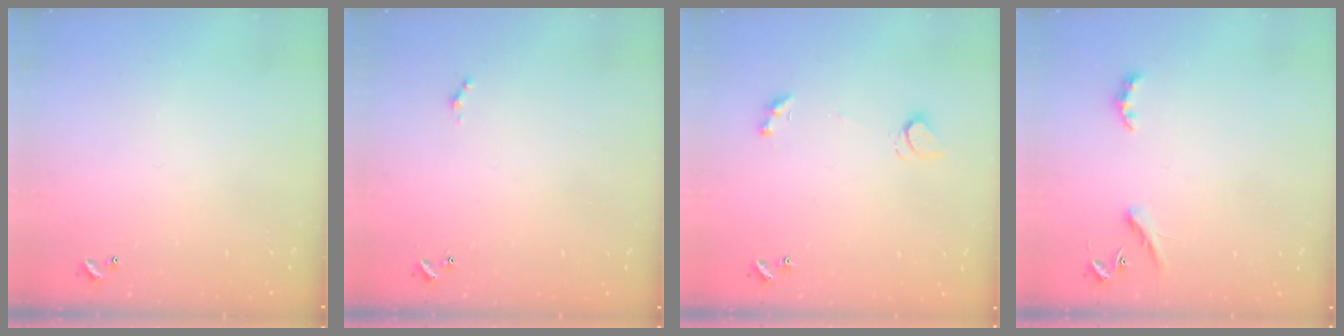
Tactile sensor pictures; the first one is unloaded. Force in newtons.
{"total": 0.0}
{"total": 1.4, "press": 1.2, "slide": 0.6}
{"total": 3.5, "press": 3.5, "slide": 0.7}